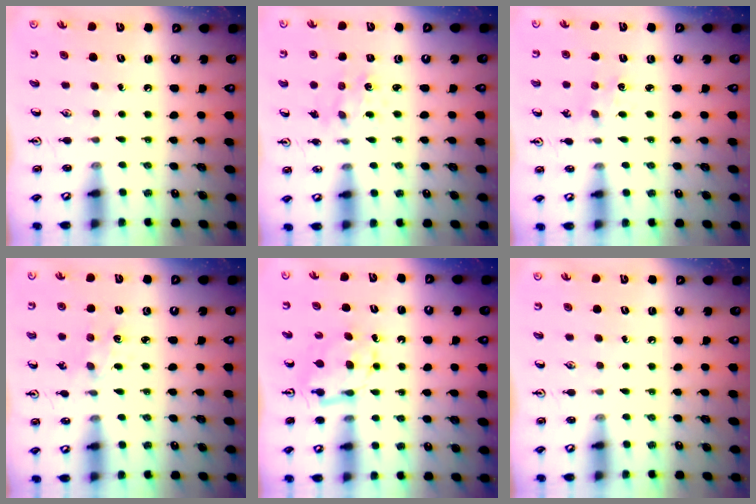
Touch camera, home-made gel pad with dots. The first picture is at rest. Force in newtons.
{"total": 1.5, "press": 1.4, "slide": 0.3}
{"total": 1.3, "press": 1.3, "slide": 0.2}
{"total": 1.8, "press": 1.8, "slide": 0.3}
{"total": 6.3, "press": 6.3, "slide": 0.3}
{"total": 0.0}